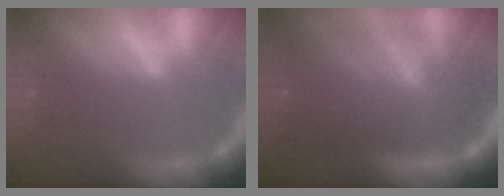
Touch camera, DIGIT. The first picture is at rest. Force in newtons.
{"total": 10.0}